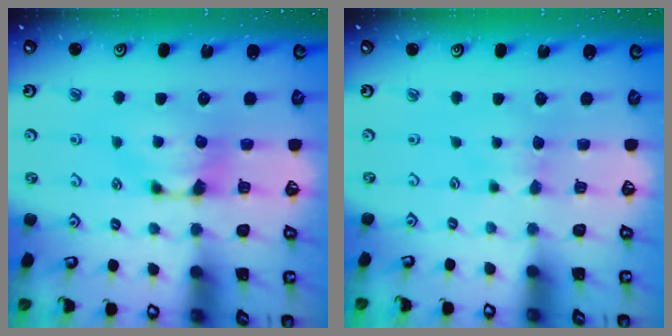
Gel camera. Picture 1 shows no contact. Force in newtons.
{"total": 2.9, "press": 2.9, "slide": 0.4}